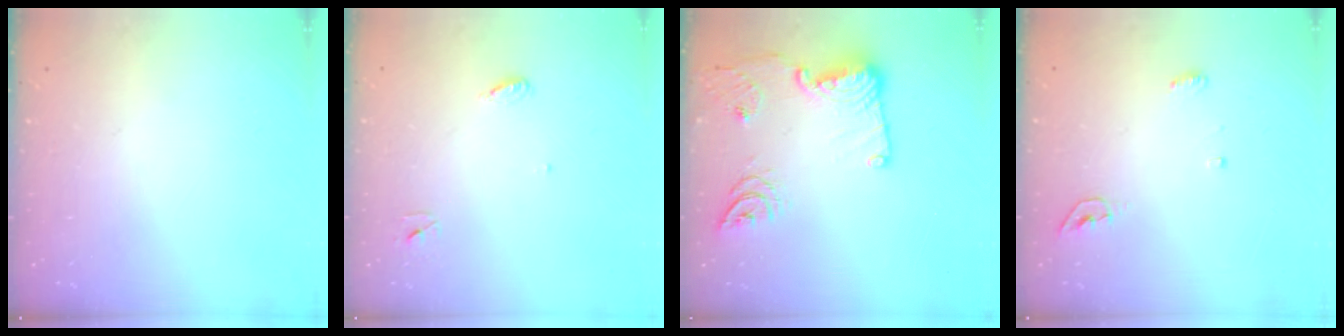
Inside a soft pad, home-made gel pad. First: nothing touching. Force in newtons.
{"total": 3.4, "press": 3.4, "slide": 0.3}
{"total": 20.1, "press": 19.4, "slide": 5.4}
{"total": 4.5, "press": 4.2, "slide": 1.5}